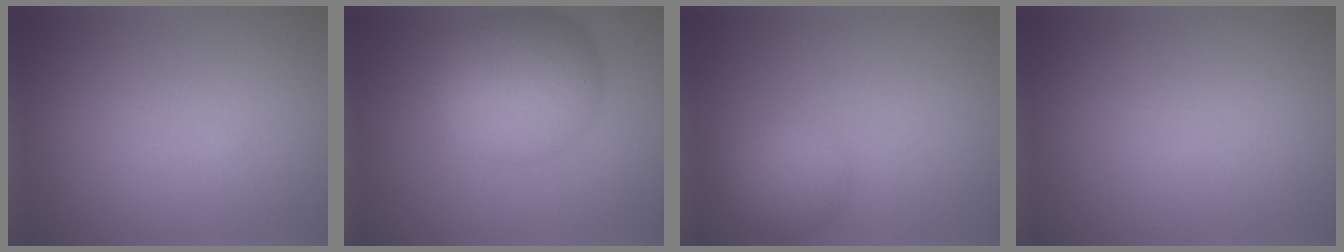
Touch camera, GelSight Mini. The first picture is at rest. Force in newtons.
{"total": 8.6, "press": 8.6, "slide": 0.1}
{"total": 3.7, "press": 3.6, "slide": 0.2}
{"total": 0.0}